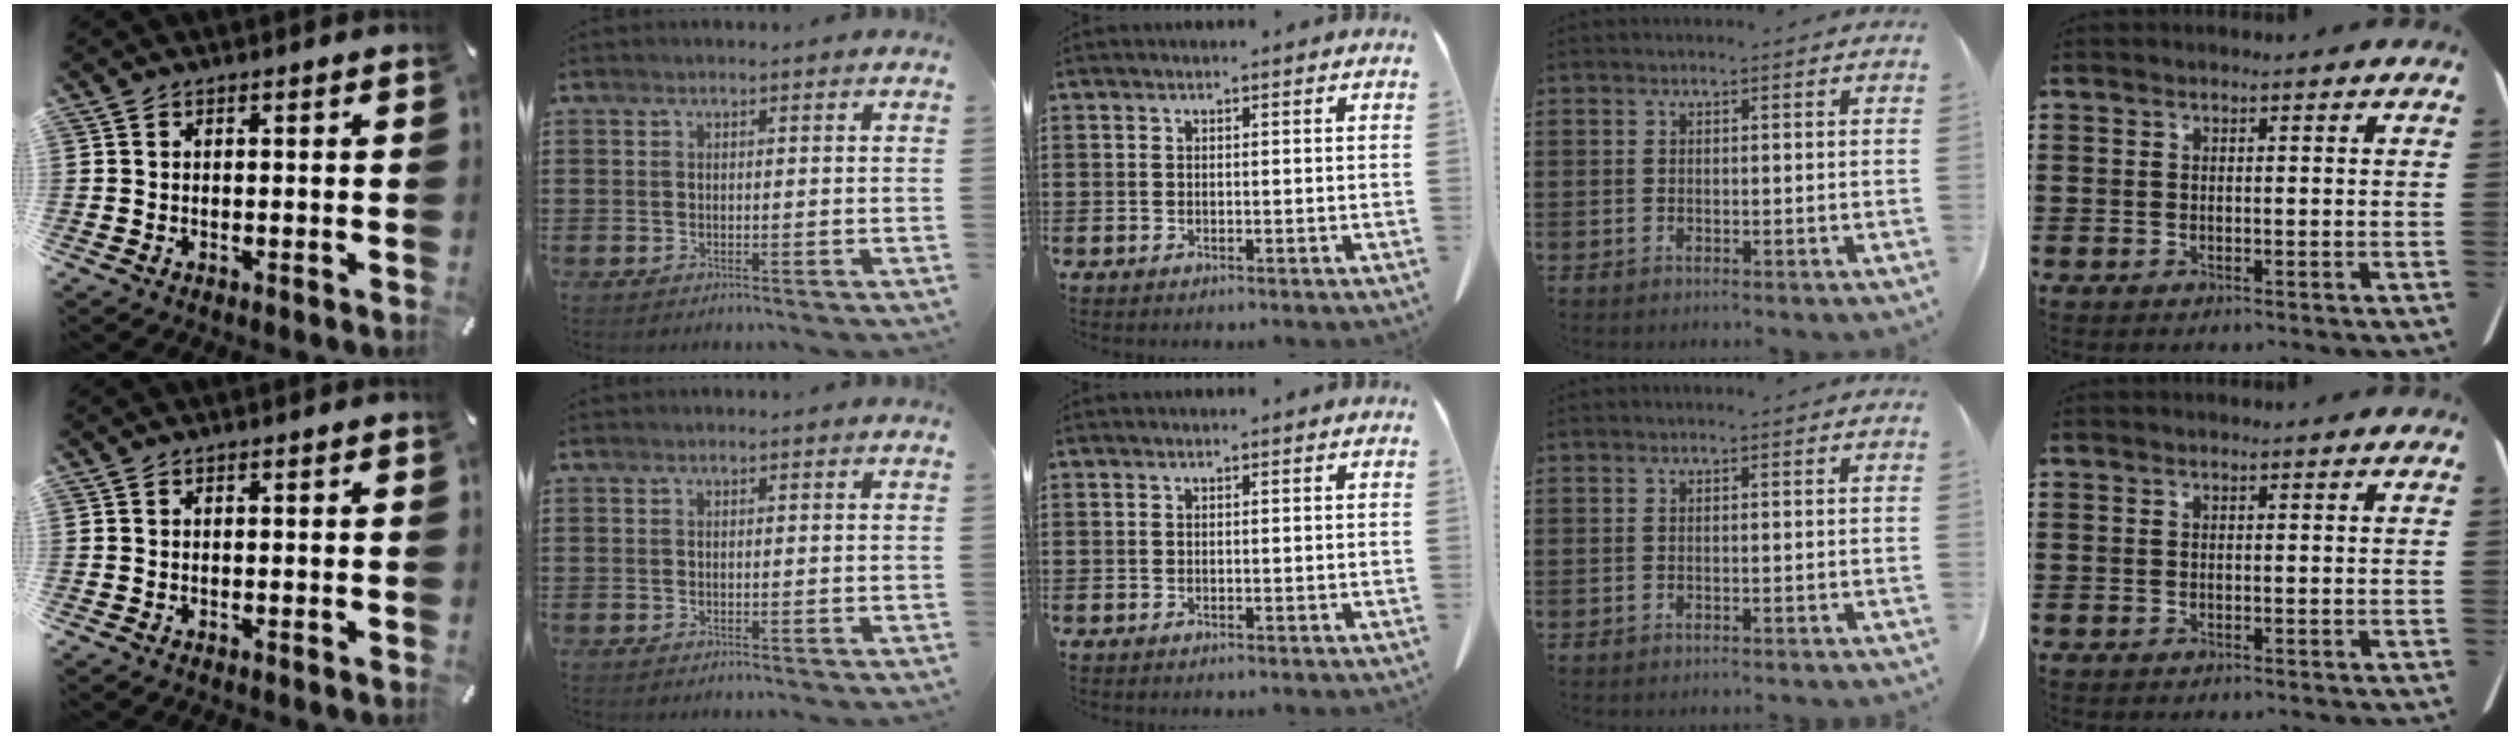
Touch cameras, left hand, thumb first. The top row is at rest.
{"ring": {"total": 0.6, "force": [-0.6, -0.1, 0.2], "torque": [-0.005, -0.002, -0.010]}}